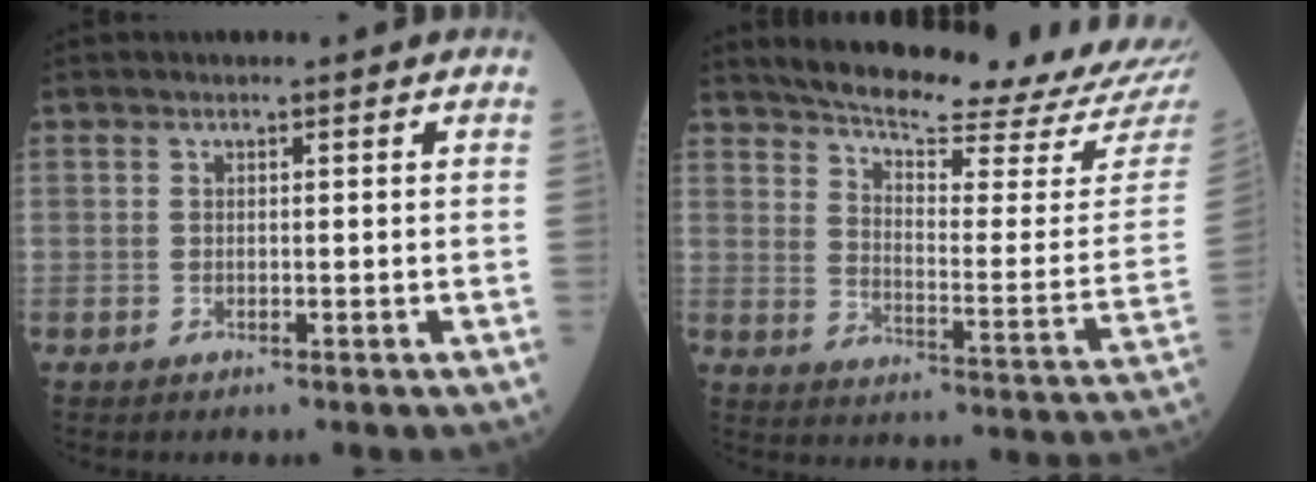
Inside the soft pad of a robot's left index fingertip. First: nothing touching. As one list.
[{"total": 24.0, "force": [22.0, 0.6, 9.7], "torque": [-0.147, -0.092, 0.278]}]